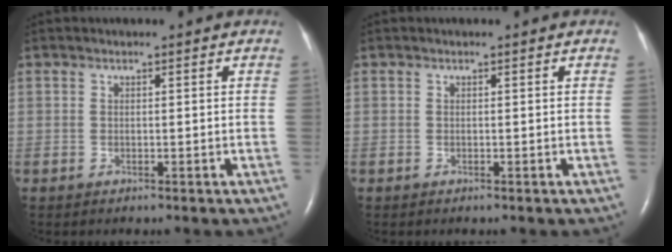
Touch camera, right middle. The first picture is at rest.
{"total": 0.0}